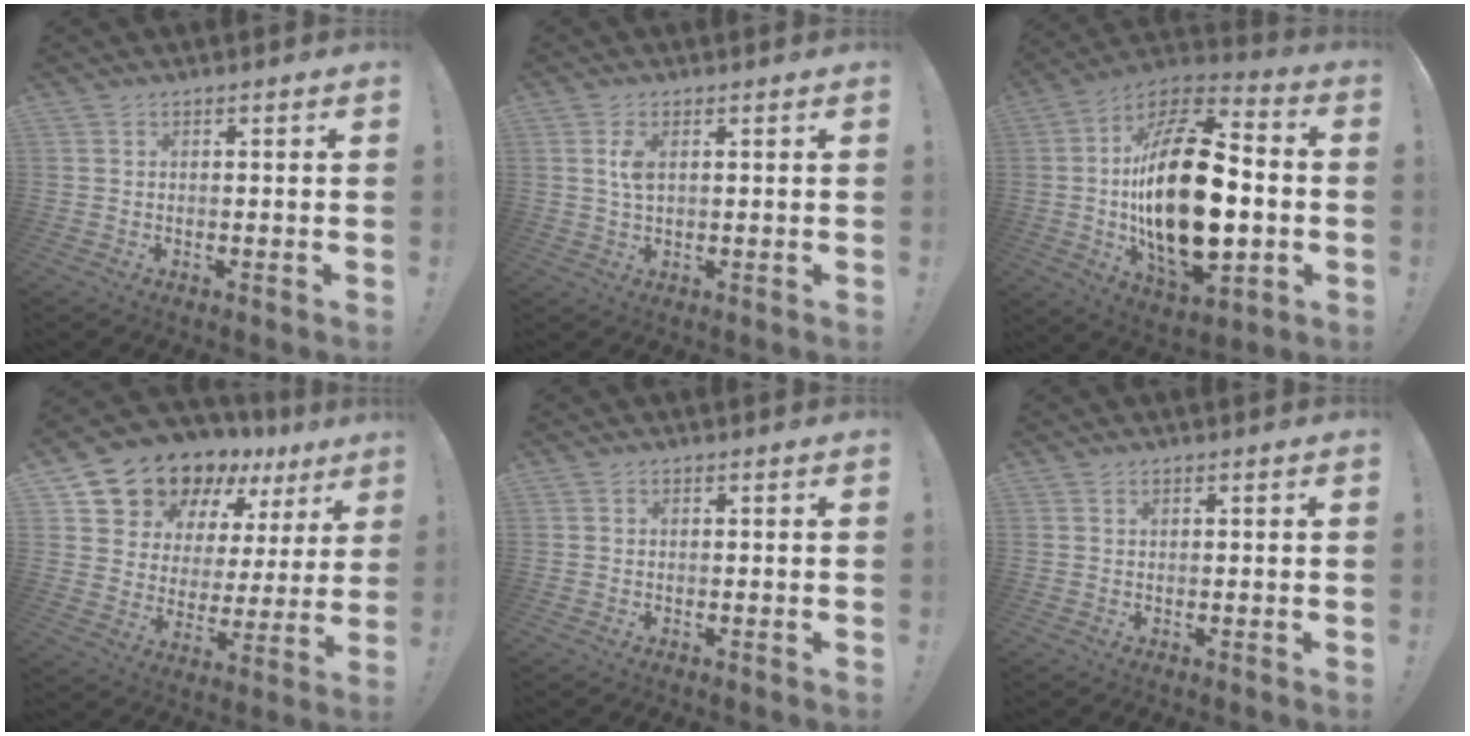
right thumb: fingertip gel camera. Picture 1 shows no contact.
{"total": 3.7, "force": [1.1, 1.5, 3.2], "torque": [-0.051, -0.002, 0.016]}
{"total": 31.0, "force": [-2.1, 16.5, 26.2], "torque": [-0.480, 0.016, -0.026]}
{"total": 13.6, "force": [11.8, 6.4, 2.2], "torque": [-0.054, -0.102, 0.220]}
{"total": 0.0}
{"total": 0.0}